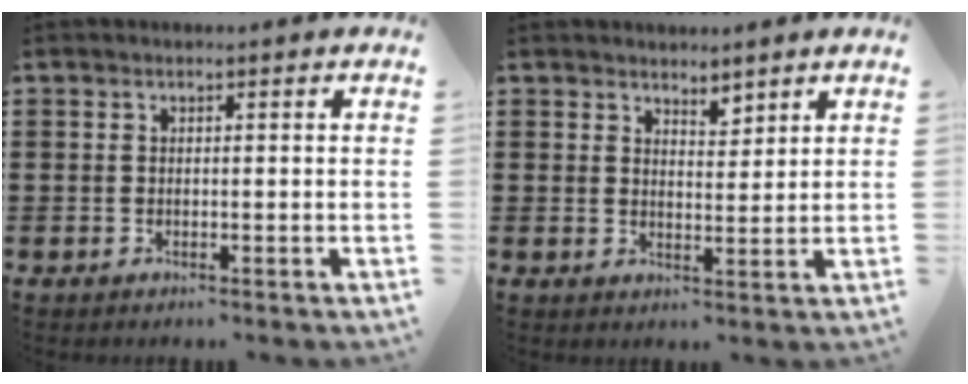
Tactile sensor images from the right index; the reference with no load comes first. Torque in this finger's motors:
{"motor_torque": [-0.25, 0.21, 0.09, -0.01]}